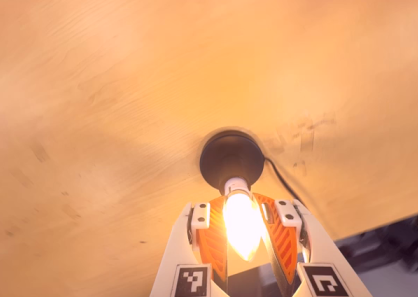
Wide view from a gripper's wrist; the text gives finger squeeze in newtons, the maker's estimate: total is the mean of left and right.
{"total": 17.4, "left": 17.8, "right": 16.9}